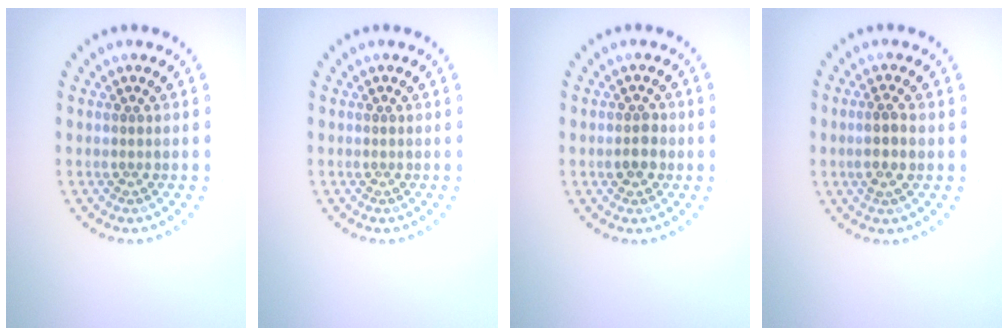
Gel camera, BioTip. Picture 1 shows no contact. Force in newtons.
{"total": 0.0}
{"total": 1.7, "press": 1.7, "slide": 0.2}
{"total": 2.2, "press": 2.0, "slide": 0.9}